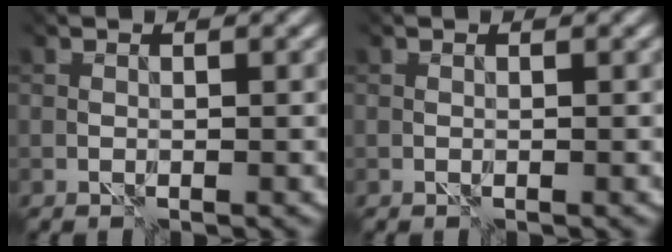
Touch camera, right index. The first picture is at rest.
{"total": 0.0}